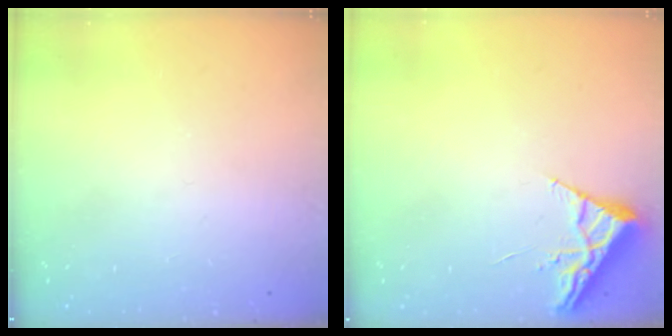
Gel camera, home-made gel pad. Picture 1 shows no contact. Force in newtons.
{"total": 3.9, "press": 3.9, "slide": 0.5}